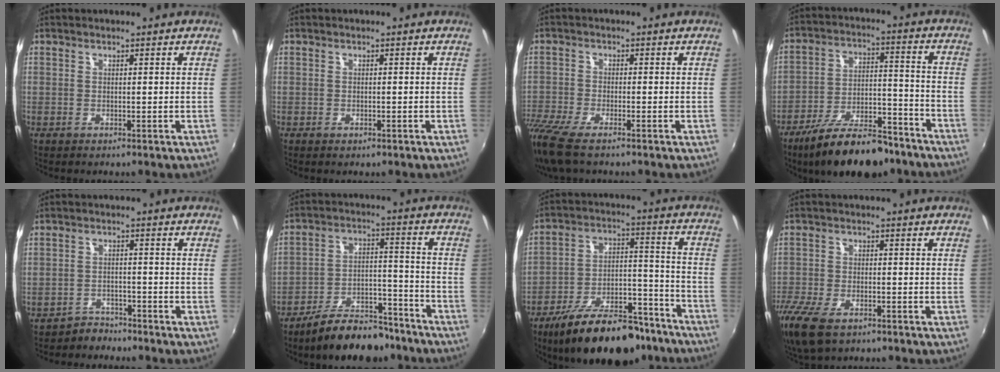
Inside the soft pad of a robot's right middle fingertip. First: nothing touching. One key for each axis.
{"total": 0.6, "fx": -0.4, "fy": 0.3, "fz": 0.3, "tx": -0.005, "ty": -0.002, "tz": -0.007}
{"total": 9.4, "fx": -6.9, "fy": 2.4, "fz": 5.9, "tx": -0.146, "ty": -0.042, "tz": -0.134}
{"total": 17.7, "fx": -13.3, "fy": 6.7, "fz": 9.5, "tx": -0.169, "ty": 0.004, "tz": -0.200}
{"total": 3.1, "fx": -2.7, "fy": 1.3, "fz": -0.6, "tx": 0.008, "ty": 0.011, "tz": -0.048}
{"total": 13.4, "fx": -10.8, "fy": 5.5, "fz": 5.7, "tx": -0.101, "ty": 0.030, "tz": -0.154}
{"total": 21.4, "fx": -15.9, "fy": 8.9, "fz": 11.1, "tx": -0.192, "ty": 0.016, "tz": -0.228}
{"total": 13.3, "fx": -8.6, "fy": 6.3, "fz": 7.9, "tx": -0.204, "ty": -0.046, "tz": -0.159}